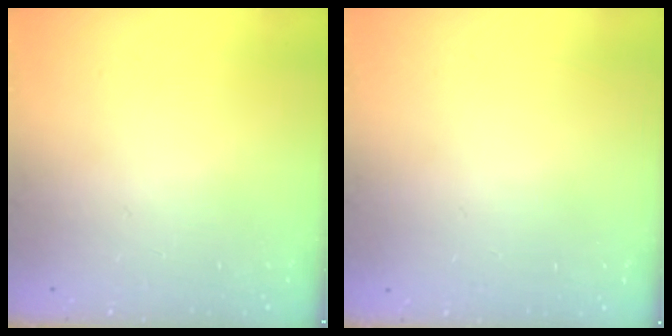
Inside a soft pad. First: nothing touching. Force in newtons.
{"total": 0.0}